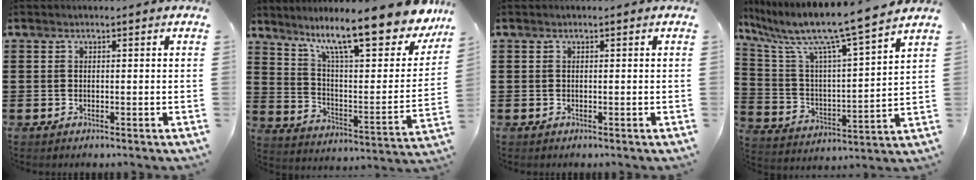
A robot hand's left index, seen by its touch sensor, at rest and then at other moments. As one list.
[{"total": 14.3, "force": [10.7, 2.0, 9.1], "torque": [-0.170, -0.071, 0.175]}, {"total": 0.0}, {"total": 10.1, "force": [8.4, -0.1, 5.6], "torque": [-0.144, -0.063, 0.132]}]